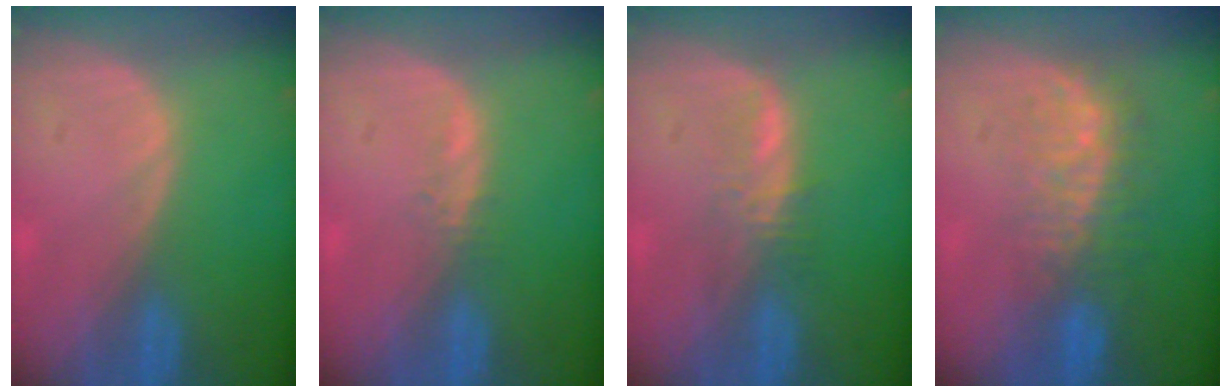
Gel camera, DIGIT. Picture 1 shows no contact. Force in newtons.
{"total": 1.1, "press": 1.0, "slide": 0.5}
{"total": 2.9, "press": 2.9, "slide": 0.2}
{"total": 8.0, "press": 7.4, "slide": 3.0}